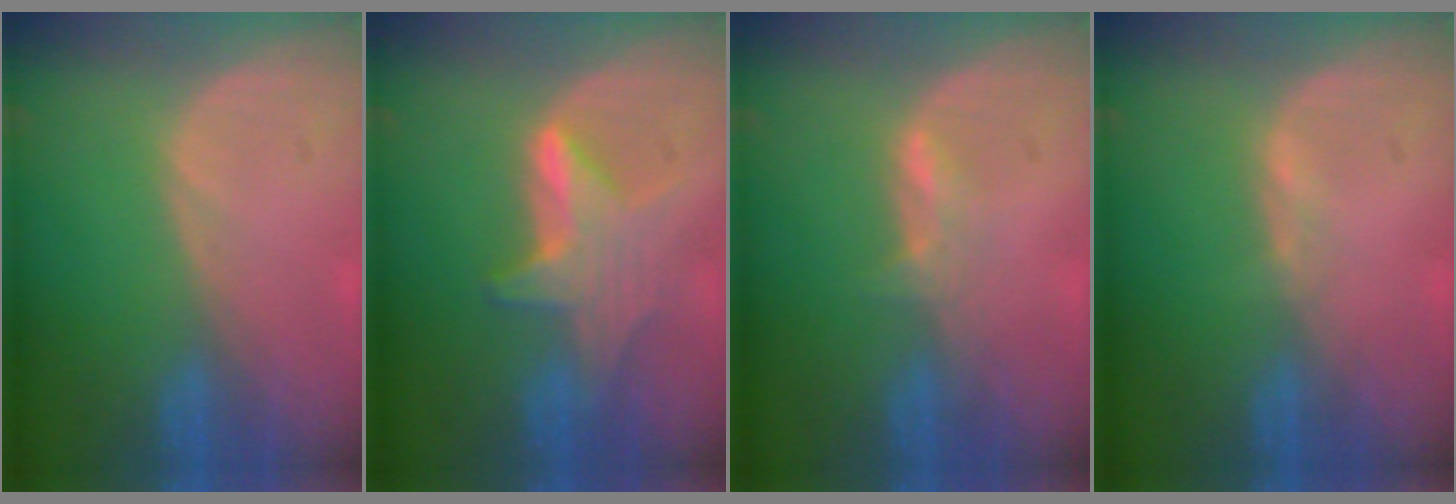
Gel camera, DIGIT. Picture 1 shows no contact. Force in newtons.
{"total": 6.5, "press": 6.4, "slide": 0.8}
{"total": 2.1, "press": 2.0, "slide": 0.4}
{"total": 0.6, "press": 0.5, "slide": 0.3}